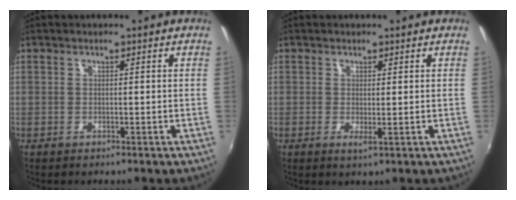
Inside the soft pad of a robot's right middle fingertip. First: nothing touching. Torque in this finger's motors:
{"motor_torque": [-0.33, -0.39, -0.02, 0.00]}